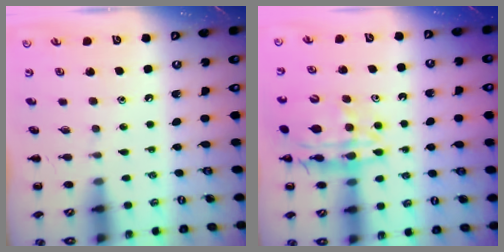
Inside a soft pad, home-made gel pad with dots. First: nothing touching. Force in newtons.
{"total": 16.9, "press": 16.5, "slide": 4.0}